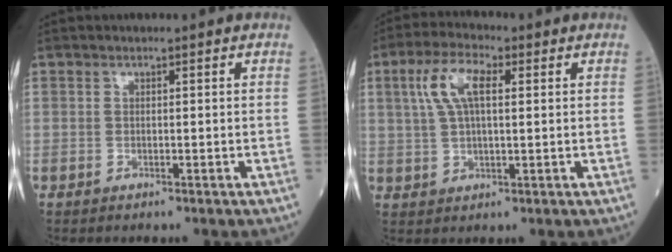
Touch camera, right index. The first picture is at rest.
{"total": 7.4, "force": [2.4, 2.5, 6.5], "torque": [-0.142, 0.017, 0.047]}